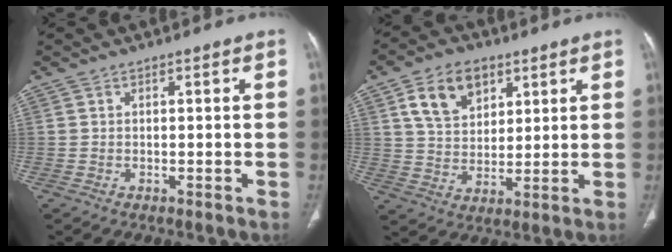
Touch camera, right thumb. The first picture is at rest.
{"total": 11.0, "force": [5.2, 7.3, 6.3], "torque": [-0.082, -0.017, 0.098]}